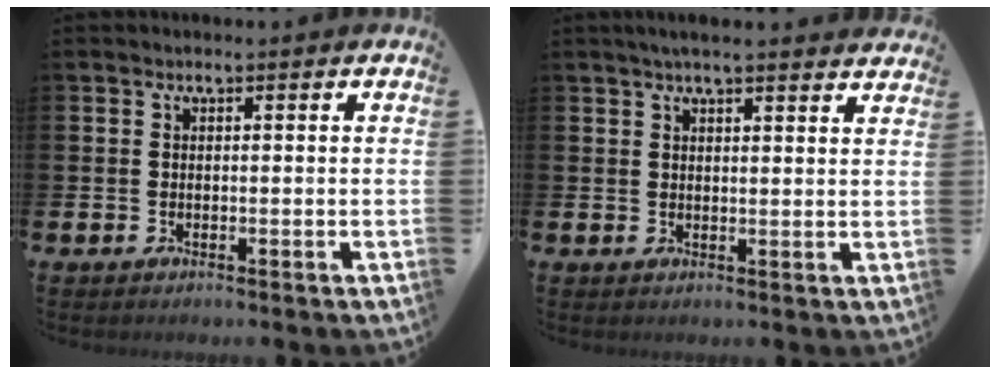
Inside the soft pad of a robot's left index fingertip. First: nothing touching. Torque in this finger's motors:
{"motor_torque": [0.67, -0.73, 0.17, 0.01]}